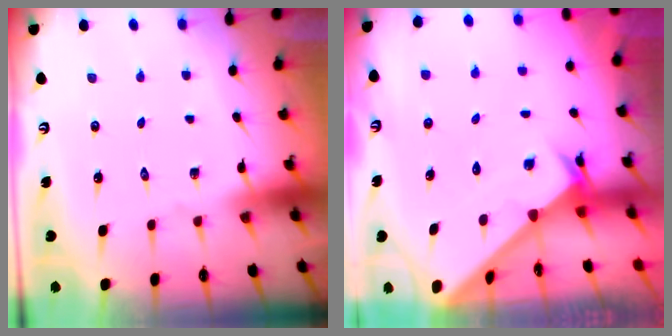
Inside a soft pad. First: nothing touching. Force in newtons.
{"total": 2.2, "press": 2.2, "slide": 0.2}